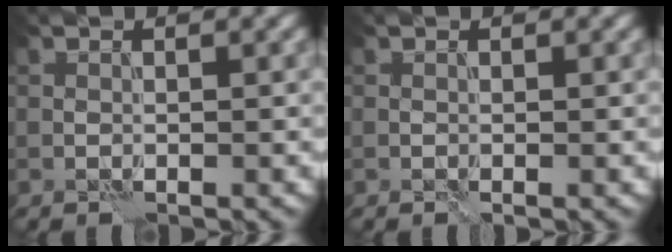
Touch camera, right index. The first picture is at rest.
{"total": 0.0}